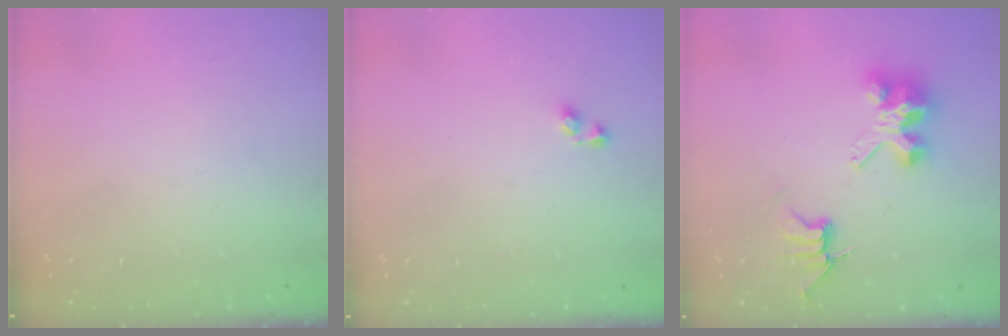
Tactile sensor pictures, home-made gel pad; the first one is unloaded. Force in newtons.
{"total": 3.1, "press": 3.1, "slide": 0.2}
{"total": 8.3, "press": 8.3, "slide": 0.5}